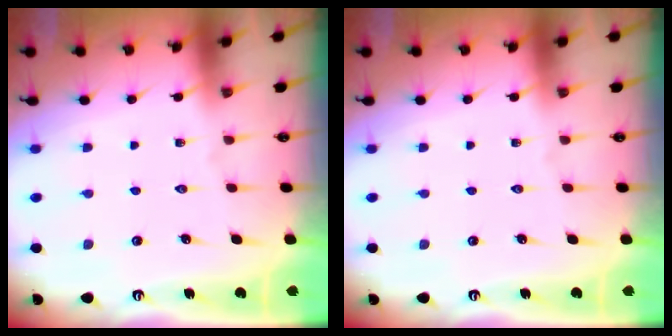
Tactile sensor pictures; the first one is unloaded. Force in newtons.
{"total": 0.0}